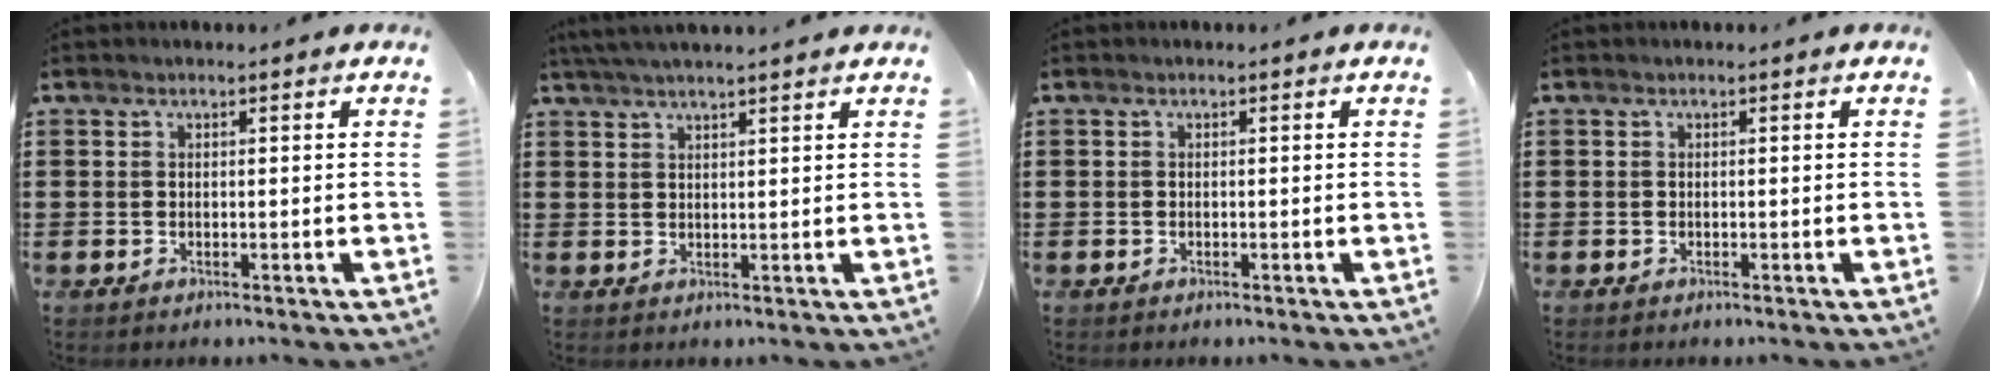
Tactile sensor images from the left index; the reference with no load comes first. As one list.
[{"total": 2.8, "force": [2.6, -0.3, 1.1], "torque": [-0.028, -0.002, 0.048]}, {"total": 0.0}, {"total": 0.0}]